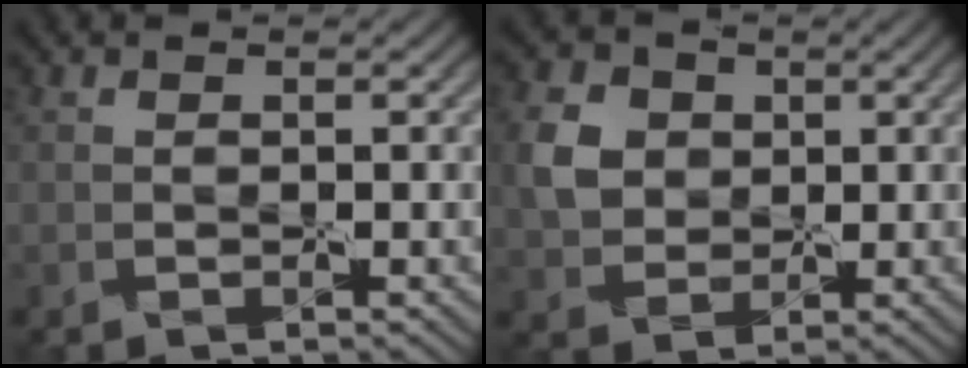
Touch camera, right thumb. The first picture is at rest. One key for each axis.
{"total": 4.2, "fx": 1.4, "fy": 3.7, "fz": 1.5, "tx": -0.038, "ty": 0.010, "tz": 0.020}